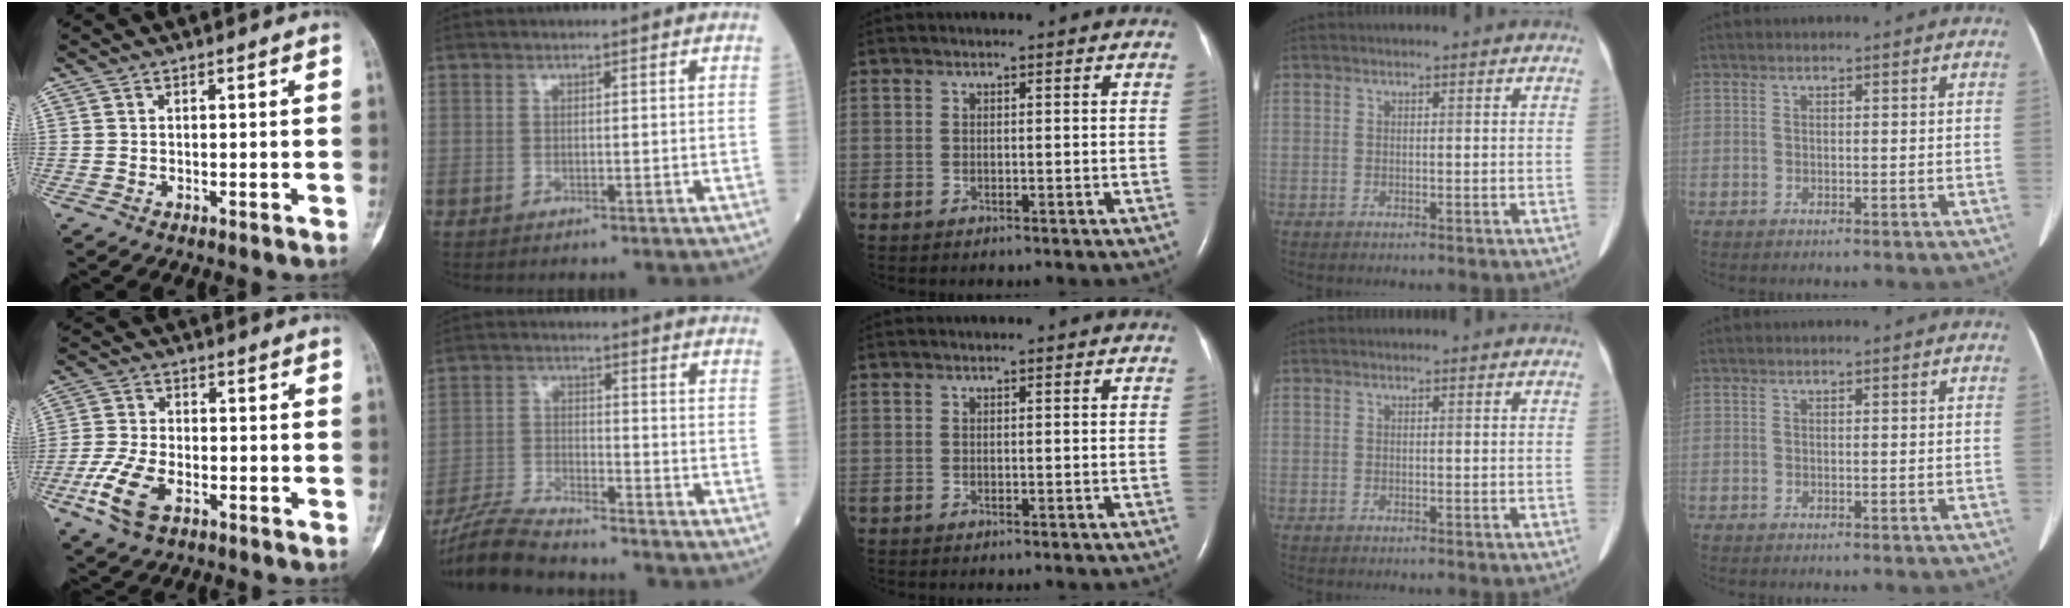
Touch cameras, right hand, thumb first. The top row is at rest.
{"thumb": {"total": 9.2, "force": [-3.9, 5.0, 6.7], "torque": [-0.151, 0.008, -0.078]}, "index": {"total": 9.6, "force": [-9.0, 0.6, 3.5], "torque": [-0.070, -0.018, -0.165]}}